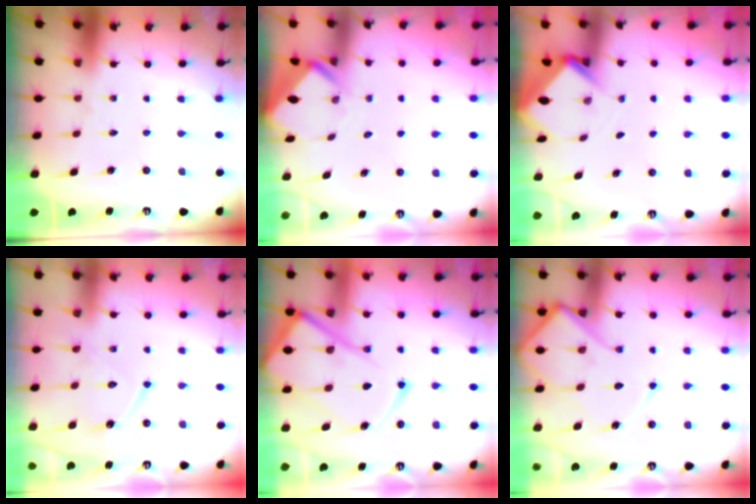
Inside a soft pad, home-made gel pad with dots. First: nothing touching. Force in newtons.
{"total": 2.6, "press": 2.6, "slide": 0.1}
{"total": 3.0, "press": 3.0, "slide": 0.2}
{"total": 12.4, "press": 12.3, "slide": 1.1}
{"total": 18.5, "press": 18.3, "slide": 2.1}
{"total": 12.9, "press": 12.9, "slide": 1.1}